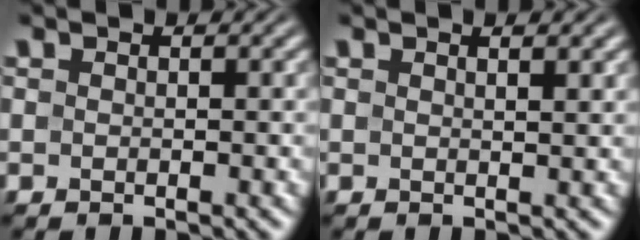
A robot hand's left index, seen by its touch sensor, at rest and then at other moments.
{"total": 1.7, "force": [1.1, 0.5, 1.3], "torque": [-0.012, 0.003, 0.009]}